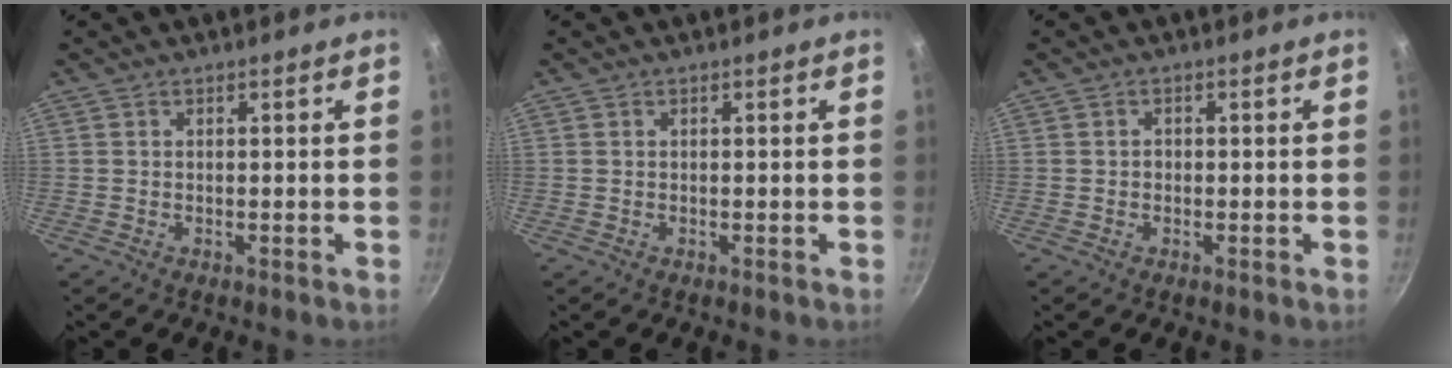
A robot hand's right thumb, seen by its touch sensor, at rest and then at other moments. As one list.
[{"total": 0.0}, {"total": 0.9, "force": [-0.2, 0.8, 0.4], "torque": [-0.005, 0.004, -0.003]}]